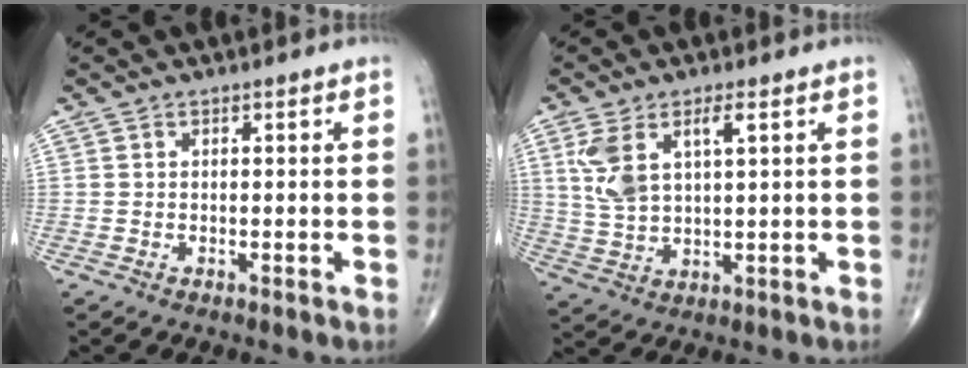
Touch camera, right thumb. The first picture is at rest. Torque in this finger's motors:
{"motor_torque": [0.88, 1.66, 1.17, 0.45, 0.10]}